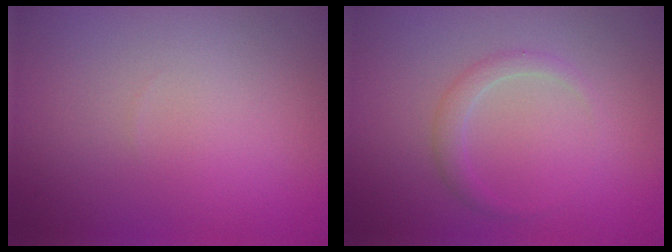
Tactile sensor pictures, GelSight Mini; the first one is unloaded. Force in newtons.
{"total": 1.5, "press": 1.5, "slide": 0.1}